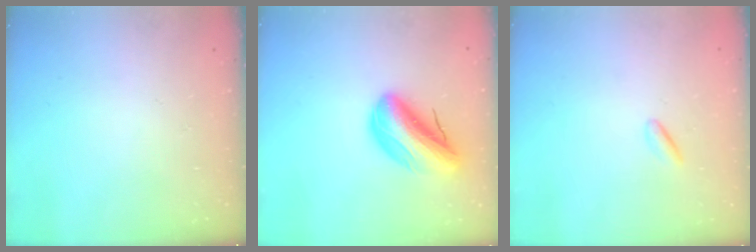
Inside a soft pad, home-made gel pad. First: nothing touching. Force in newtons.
{"total": 14.2, "press": 13.7, "slide": 3.6}
{"total": 1.5, "press": 1.3, "slide": 0.7}